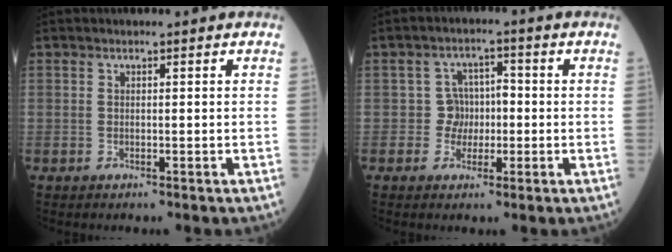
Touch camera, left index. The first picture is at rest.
{"total": 3.8, "force": [-0.8, 3.6, 1.0], "torque": [-0.005, 0.009, -0.019]}